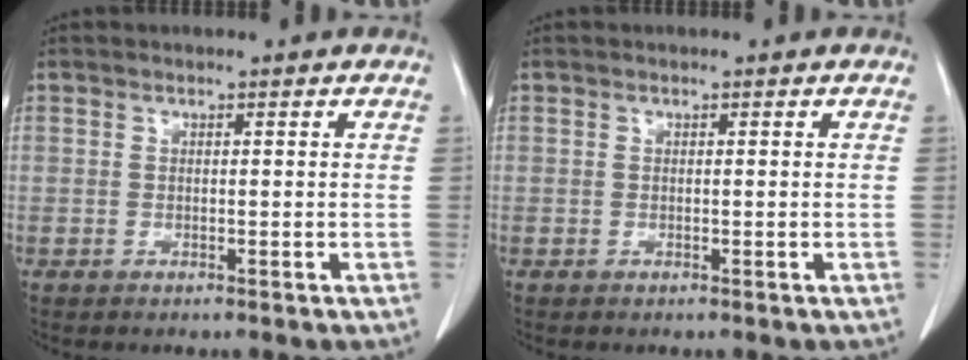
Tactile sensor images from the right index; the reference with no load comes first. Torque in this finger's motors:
{"motor_torque": [-0.03, 0.01, 0.01, 0.00]}